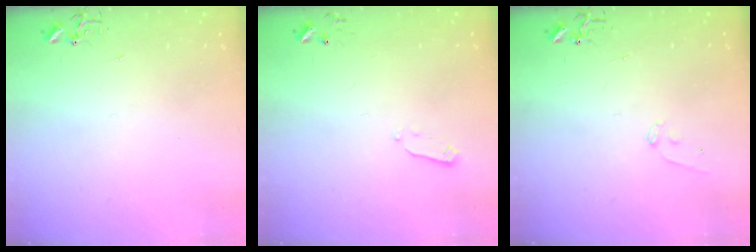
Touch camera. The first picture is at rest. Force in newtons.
{"total": 2.4, "press": 2.3, "slide": 0.4}
{"total": 7.1, "press": 7.0, "slide": 0.7}